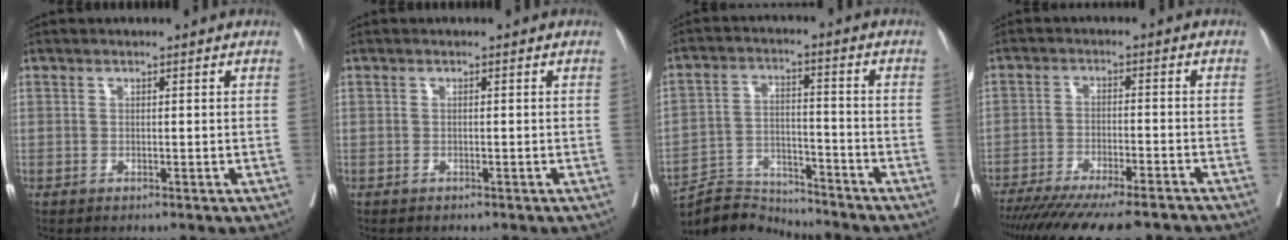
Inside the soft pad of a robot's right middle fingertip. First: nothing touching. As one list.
[{"total": 0.6, "force": [-0.5, 0.3, 0.2], "torque": [-0.008, 0.001, -0.009]}, {"total": 8.8, "force": [-8.7, 0.9, -0.7], "torque": [0.007, 0.015, -0.160]}, {"total": 19.6, "force": [-16.8, 3.1, 9.7], "torque": [-0.149, -0.035, -0.241]}]